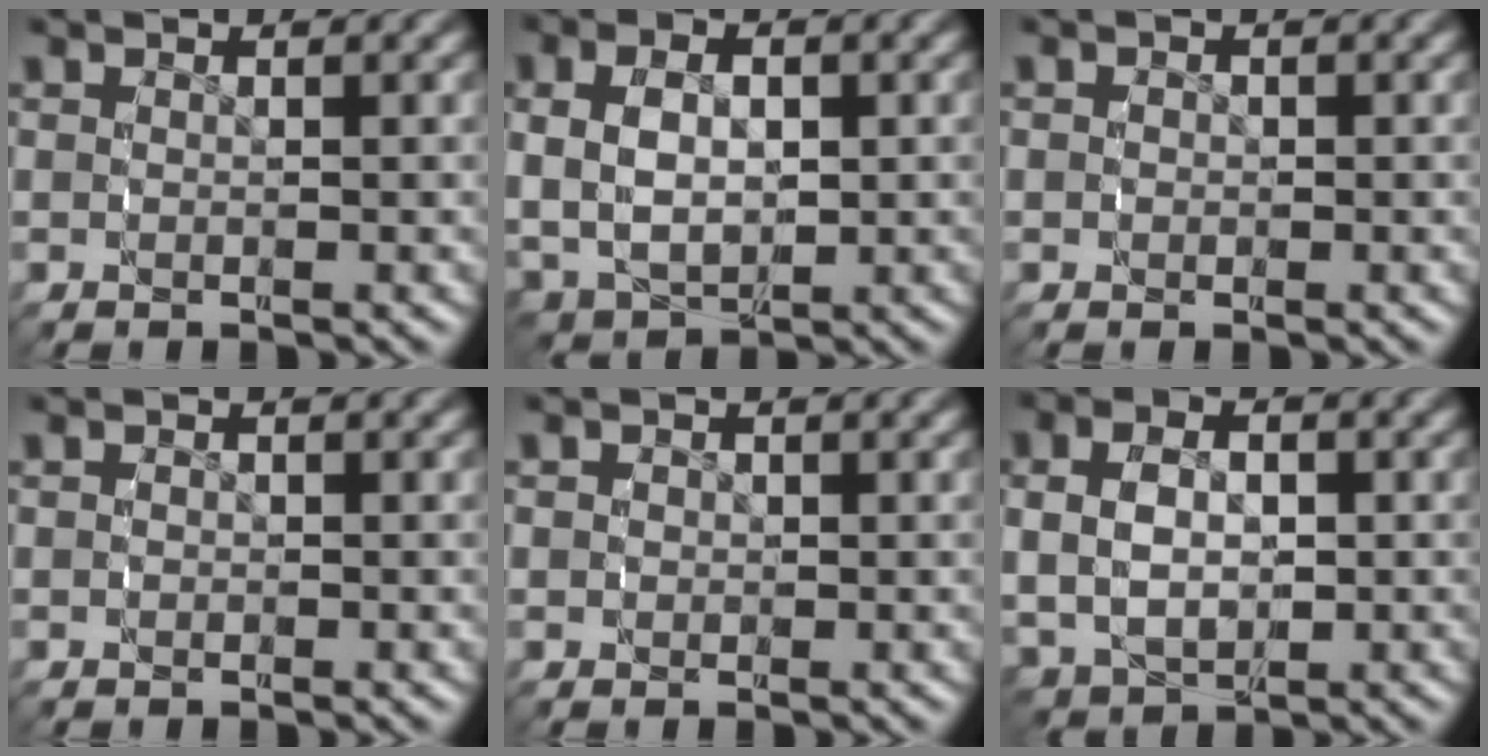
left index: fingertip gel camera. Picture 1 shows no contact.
{"total": 6.8, "force": [0.5, 5.3, 4.1], "torque": [-0.098, -0.013, 0.020]}
{"total": 1.0, "force": [0.0, 1.0, 0.2], "torque": [-0.010, 0.001, -0.001]}
{"total": 0.5, "force": [-0.2, 0.5, 0.0], "torque": [-0.006, 0.001, -0.004]}
{"total": 1.6, "force": [0.2, 1.6, 0.4], "torque": [-0.012, 0.002, 0.001]}
{"total": 5.6, "force": [0.2, 4.3, 3.5], "torque": [-0.081, -0.011, 0.016]}